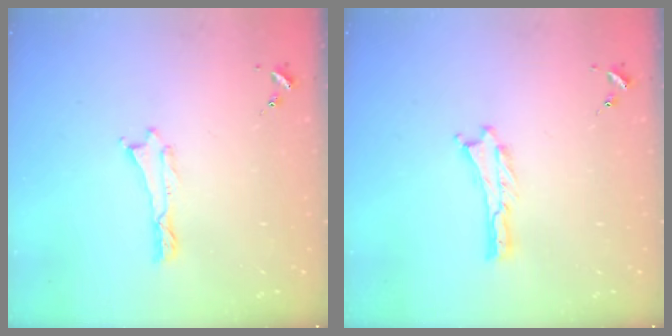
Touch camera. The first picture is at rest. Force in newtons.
{"total": 0.0}